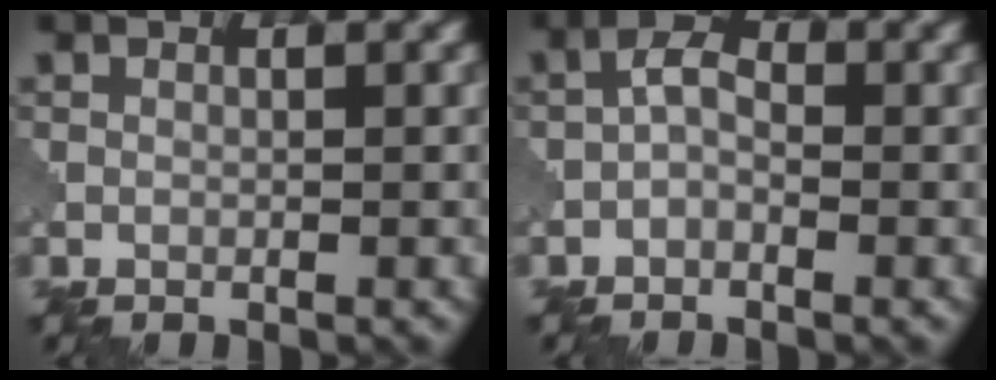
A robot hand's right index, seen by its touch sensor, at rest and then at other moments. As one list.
[{"total": 2.1, "force": [-0.7, 1.1, 1.6], "torque": [-0.030, 0.011, -0.022]}]